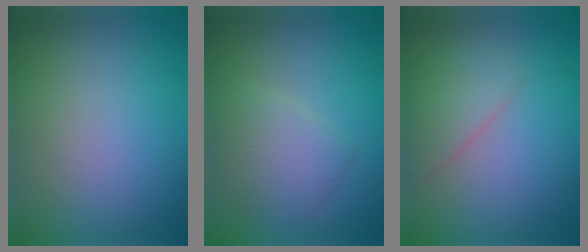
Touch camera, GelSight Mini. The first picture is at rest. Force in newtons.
{"total": 2.9, "press": 2.9, "slide": 0.0}
{"total": 2.3, "press": 2.3, "slide": 0.0}